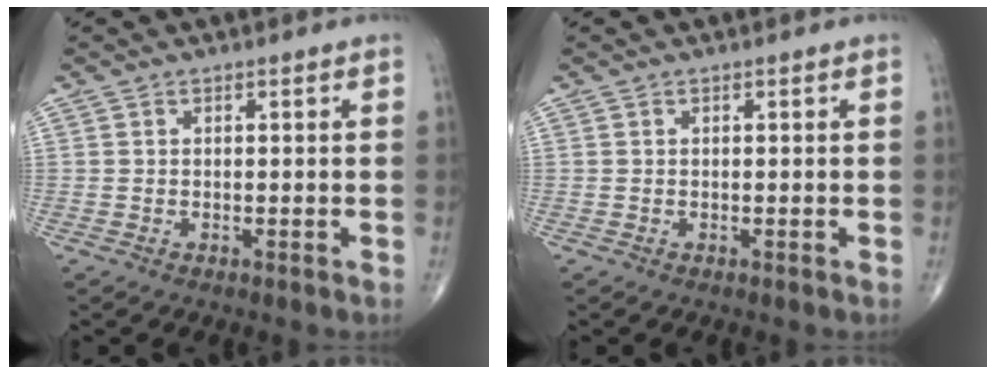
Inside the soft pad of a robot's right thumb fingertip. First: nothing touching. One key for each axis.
{"total": 0.0}